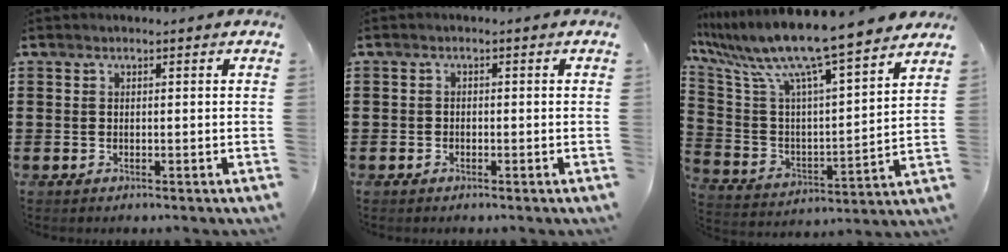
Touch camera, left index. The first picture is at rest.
{"total": 0.9, "force": [-0.7, 0.6, 0.1], "torque": [-0.005, 0.001, -0.015]}
{"total": 11.3, "force": [9.6, 0.1, 6.1], "torque": [-0.157, -0.071, 0.159]}